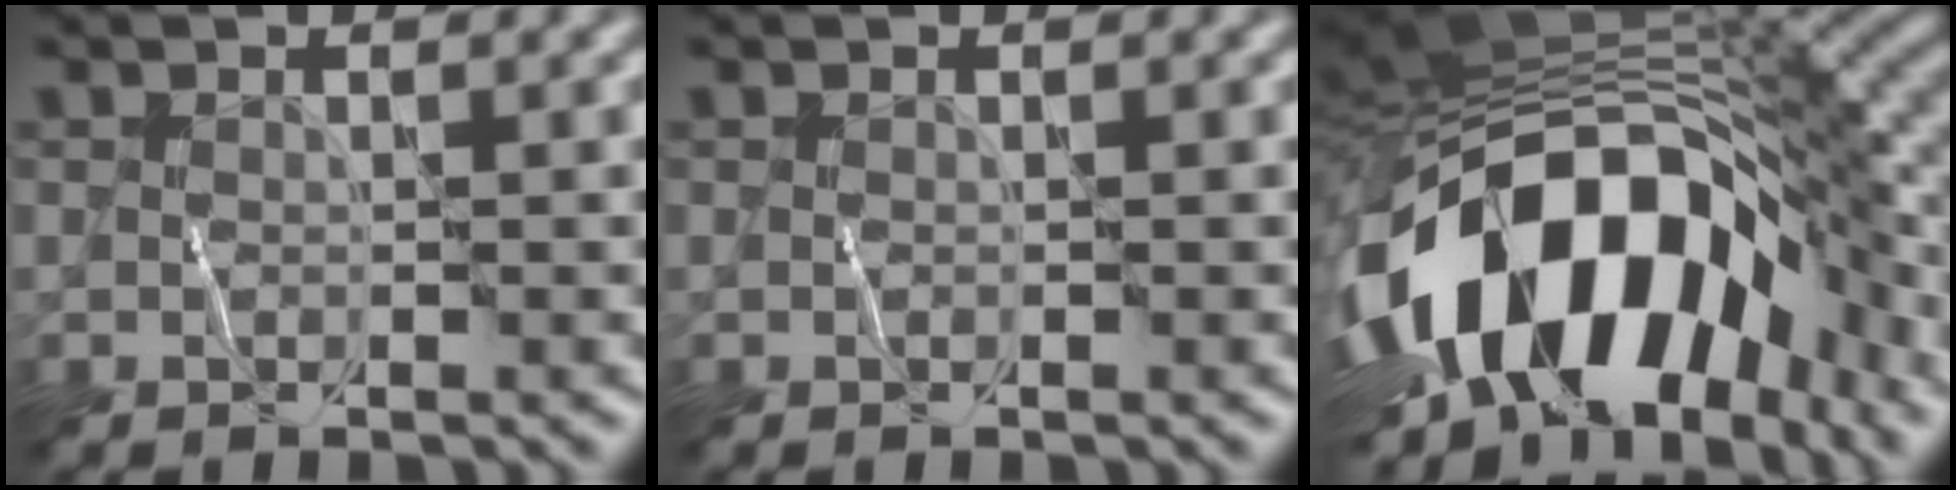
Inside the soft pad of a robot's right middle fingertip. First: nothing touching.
{"total": 0.0}
{"total": 16.3, "force": [-5.2, 9.6, 12.2], "torque": [-0.211, -0.004, -0.089]}